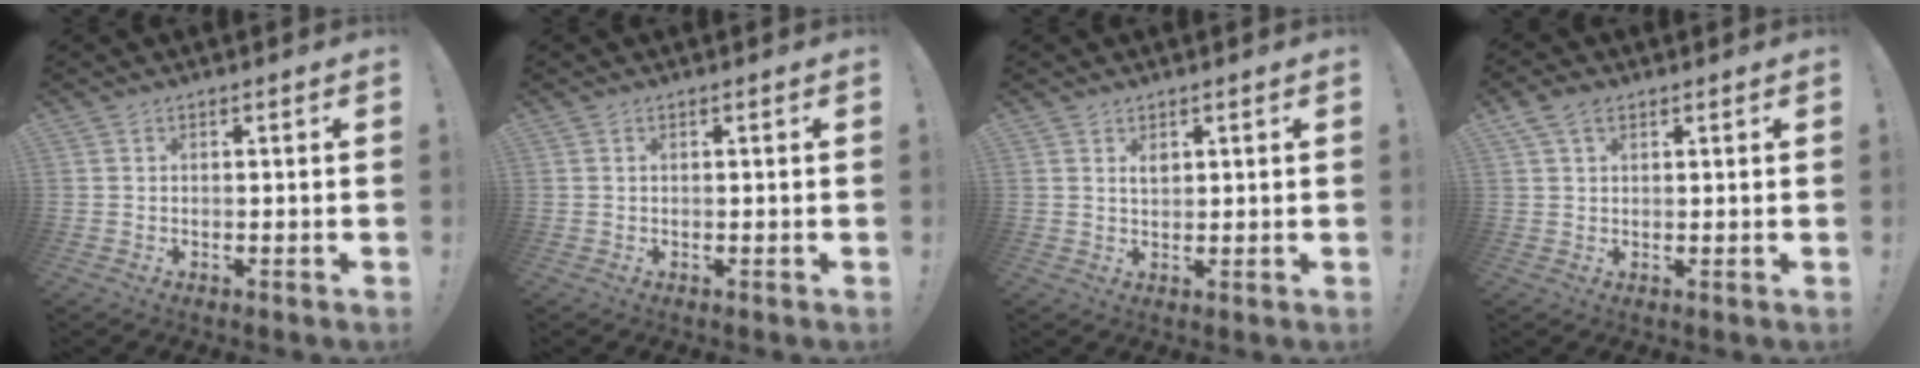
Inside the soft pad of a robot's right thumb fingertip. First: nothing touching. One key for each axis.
{"total": 0.0}
{"total": 1.9, "fx": 1.2, "fy": 1.0, "fz": 1.0, "tx": -0.008, "ty": -0.005, "tz": 0.019}
{"total": 4.6, "fx": 2.3, "fy": 3.1, "fz": 2.6, "tx": -0.046, "ty": 0.000, "tz": 0.045}